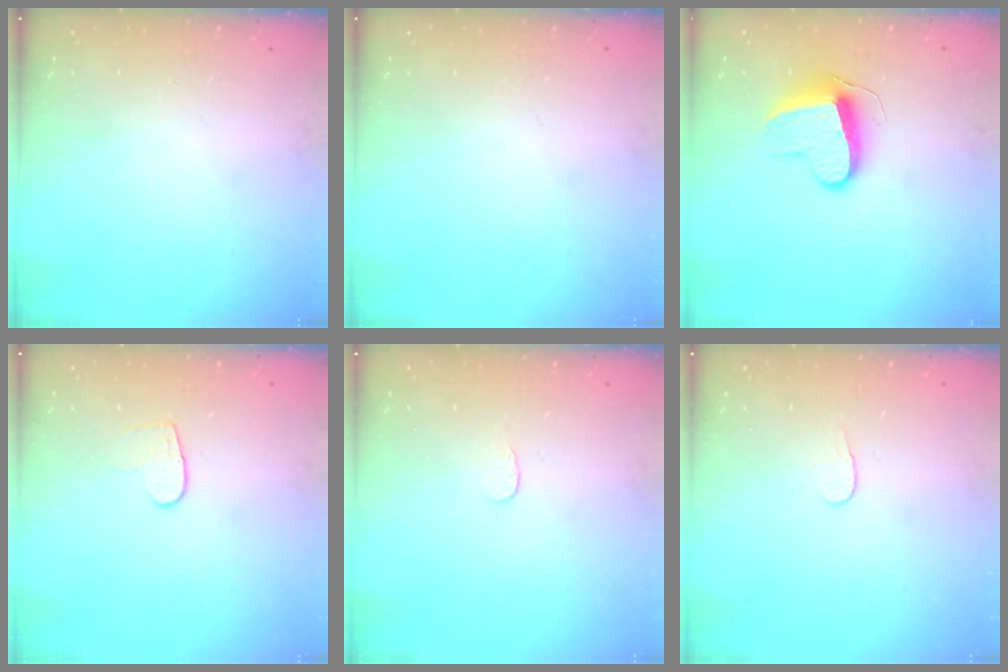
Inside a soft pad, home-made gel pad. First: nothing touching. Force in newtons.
{"total": 0.0}
{"total": 10.6, "press": 10.6, "slide": 0.2}
{"total": 5.4, "press": 5.4, "slide": 0.3}
{"total": 2.6, "press": 2.6, "slide": 0.2}
{"total": 3.8, "press": 3.8, "slide": 0.3}